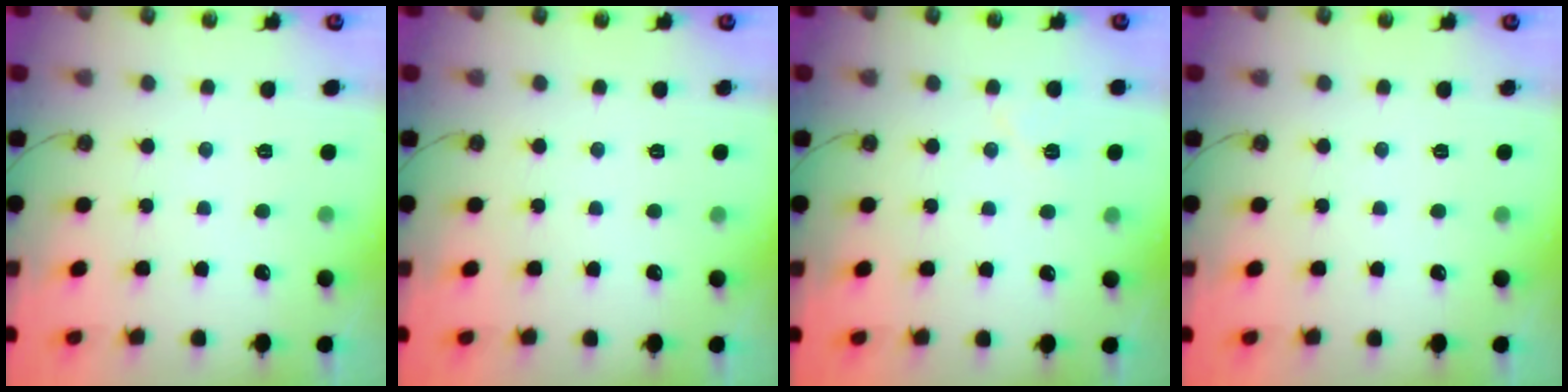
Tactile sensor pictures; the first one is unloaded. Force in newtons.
{"total": 0.0}
{"total": 5.6, "press": 5.6, "slide": 0.8}
{"total": 0.0}